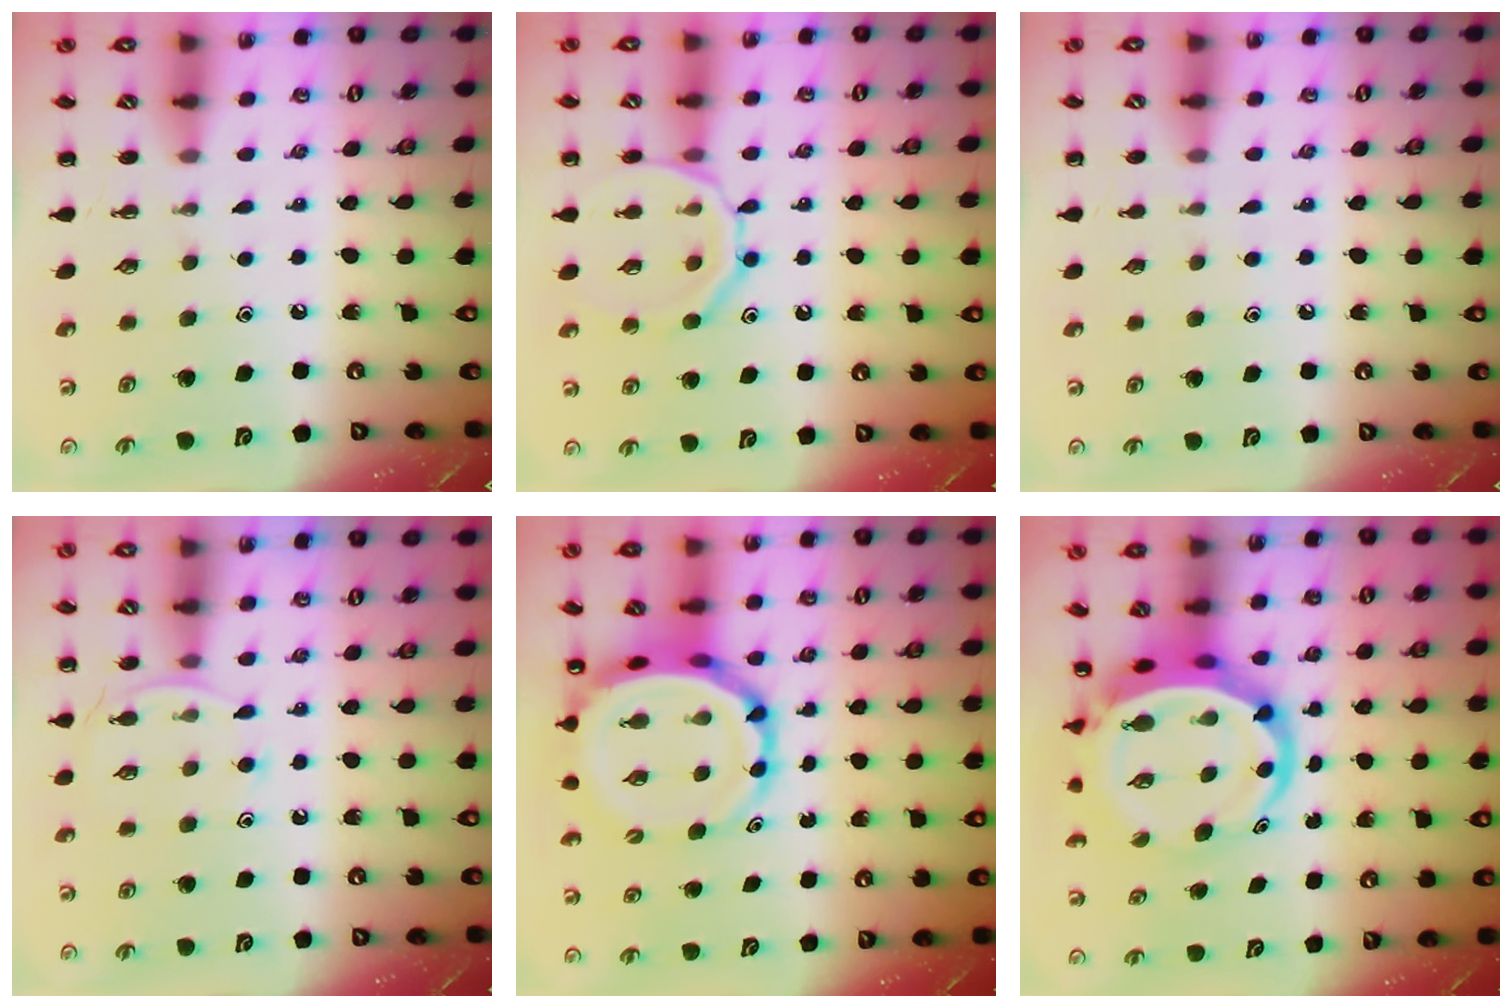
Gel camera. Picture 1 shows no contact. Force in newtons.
{"total": 14.0, "press": 14.0, "slide": 1.2}
{"total": 3.8, "press": 3.6, "slide": 1.3}
{"total": 6.9, "press": 6.7, "slide": 1.8}
{"total": 8.2, "press": 7.8, "slide": 2.4}
{"total": 10.5, "press": 10.1, "slide": 2.9}